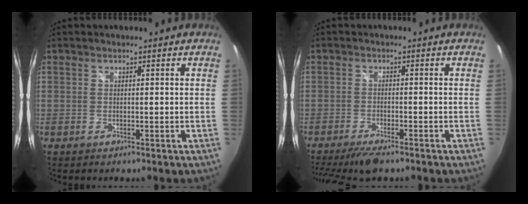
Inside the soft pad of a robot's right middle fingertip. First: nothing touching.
{"total": 8.1, "force": [-6.4, 1.7, 4.6], "torque": [-0.109, -0.024, -0.111]}